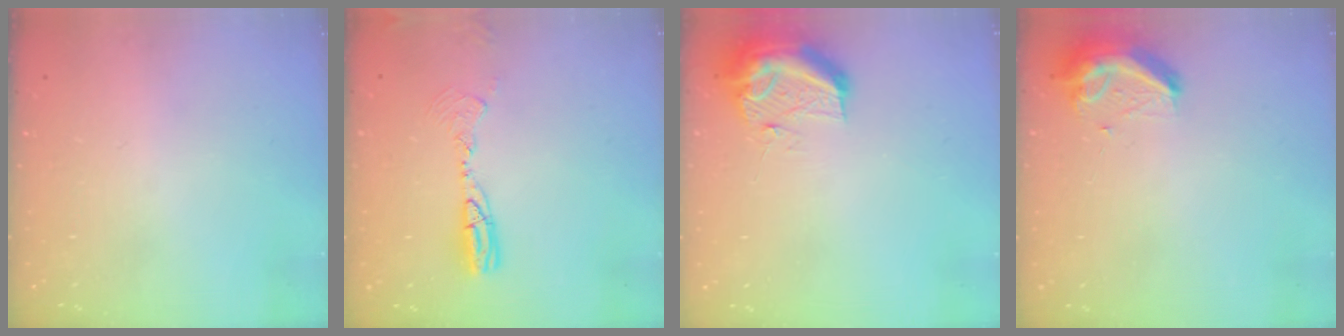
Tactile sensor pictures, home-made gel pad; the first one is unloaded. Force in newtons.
{"total": 9.2, "press": 9.0, "slide": 2.2}
{"total": 11.7, "press": 11.7, "slide": 1.3}
{"total": 10.1, "press": 10.1, "slide": 0.9}